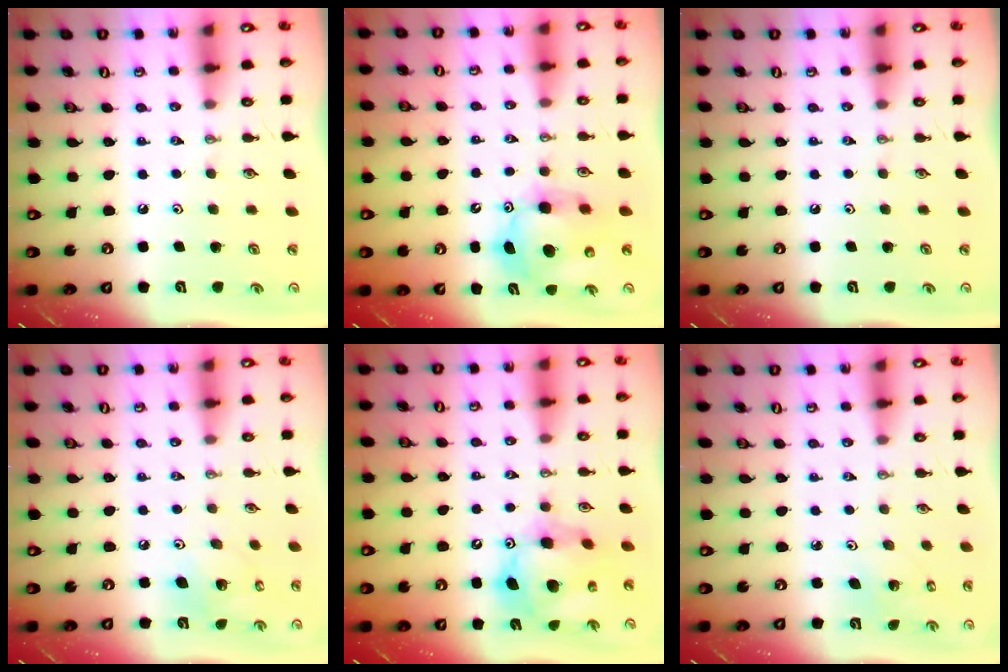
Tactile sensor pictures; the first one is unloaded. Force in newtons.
{"total": 11.0, "press": 10.7, "slide": 2.5}
{"total": 0.0}
{"total": 8.7, "press": 8.4, "slide": 1.9}
{"total": 14.3, "press": 14.2, "slide": 1.2}
{"total": 2.1, "press": 2.1, "slide": 0.1}